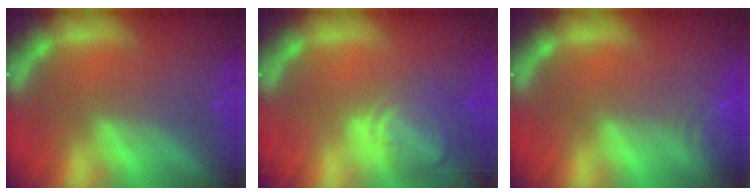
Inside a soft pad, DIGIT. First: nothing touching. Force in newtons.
{"total": 5.0}
{"total": 4.0}